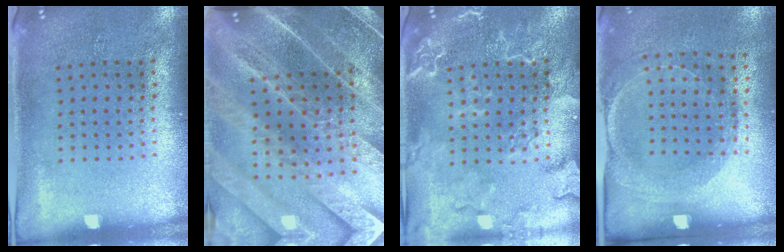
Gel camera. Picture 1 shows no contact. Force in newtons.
{"total": 5.6, "press": 4.8, "slide": 3.0}
{"total": 2.5, "press": 2.4, "slide": 0.4}
{"total": 1.6, "press": 1.5, "slide": 0.6}